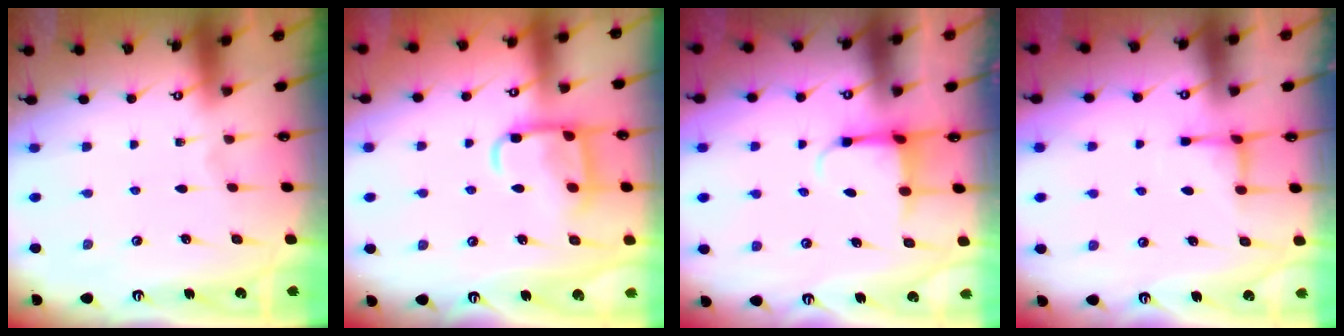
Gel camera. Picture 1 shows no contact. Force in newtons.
{"total": 12.1, "press": 12.1, "slide": 1.1}
{"total": 3.9, "press": 3.7, "slide": 1.4}
{"total": 3.7, "press": 3.6, "slide": 0.6}